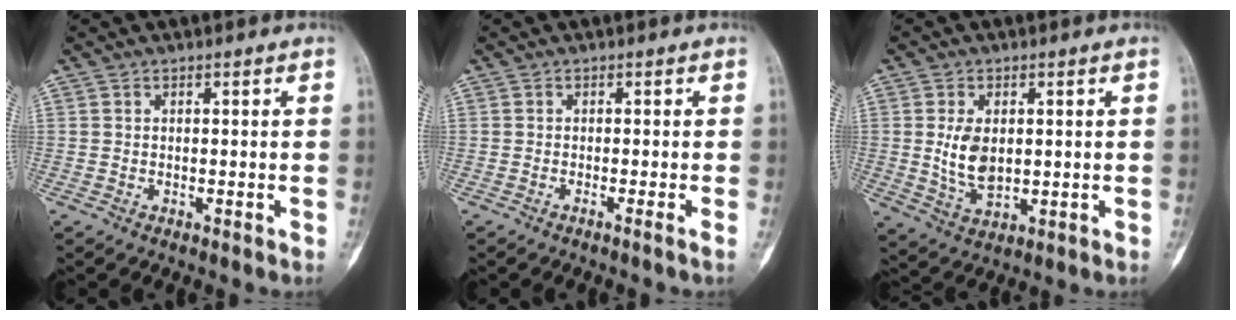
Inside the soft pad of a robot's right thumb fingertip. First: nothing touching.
{"total": 1.3, "force": [-0.8, -0.5, 0.9], "torque": [-0.007, 0.005, -0.015]}
{"total": 7.1, "force": [0.7, 4.4, 5.6], "torque": [-0.096, -0.011, 0.025]}